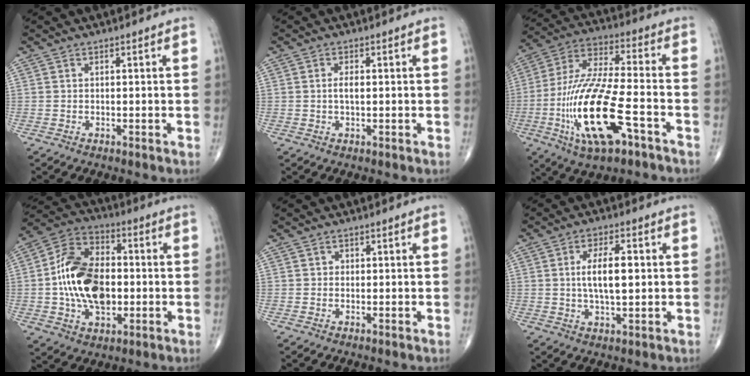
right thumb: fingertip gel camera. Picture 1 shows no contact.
{"total": 2.0, "force": [0.0, 0.9, 1.8], "torque": [-0.035, 0.001, 0.000]}
{"total": 21.3, "force": [-7.3, 7.1, 18.7], "torque": [-0.400, 0.027, -0.122]}
{"total": 17.9, "force": [-1.0, 11.2, 13.9], "torque": [-0.234, 0.023, -0.018]}
{"total": 0.9, "force": [0.1, 0.8, 0.2], "torque": [0.003, 0.002, 0.001]}
{"total": 8.2, "force": [0.8, 3.3, 7.5], "torque": [-0.131, 0.000, 0.013]}